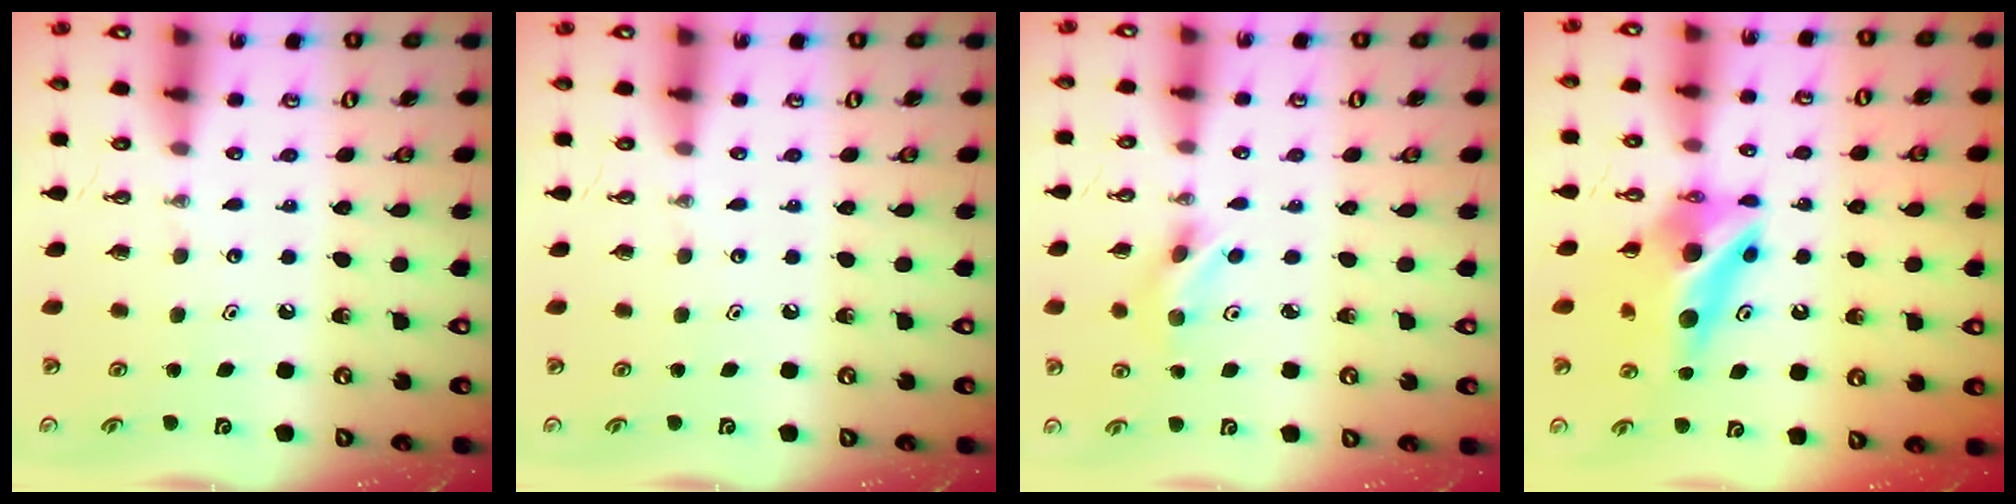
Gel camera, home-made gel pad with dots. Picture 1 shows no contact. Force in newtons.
{"total": 0.0}
{"total": 4.7, "press": 3.1, "slide": 3.5}
{"total": 12.8, "press": 12.7, "slide": 1.3}